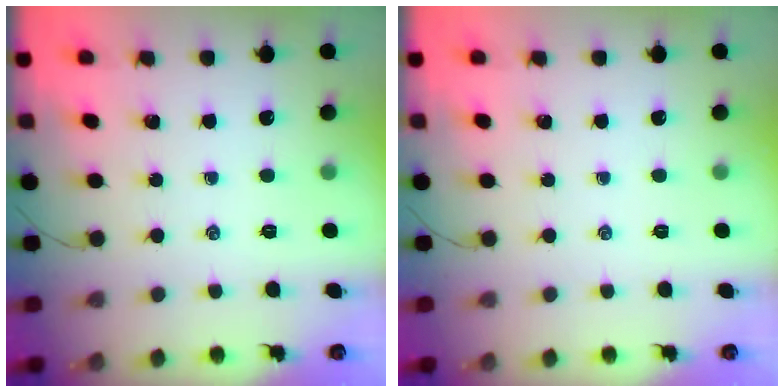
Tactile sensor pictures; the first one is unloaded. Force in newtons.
{"total": 0.0}